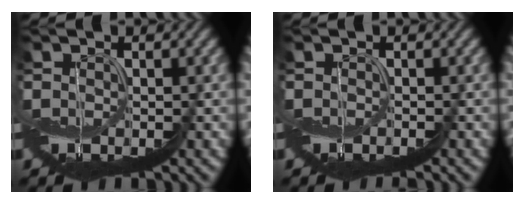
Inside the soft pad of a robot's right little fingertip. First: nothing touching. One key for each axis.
{"total": 1.0, "fx": -0.9, "fy": -0.4, "fz": 0.0, "tx": 0.002, "ty": 0.005, "tz": -0.018}